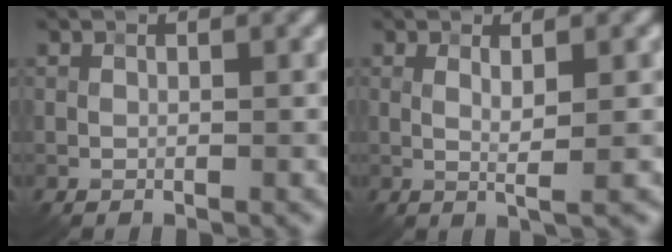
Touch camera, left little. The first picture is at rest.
{"total": 2.4, "force": [0.3, 0.3, 2.3], "torque": [-0.041, -0.003, 0.001]}